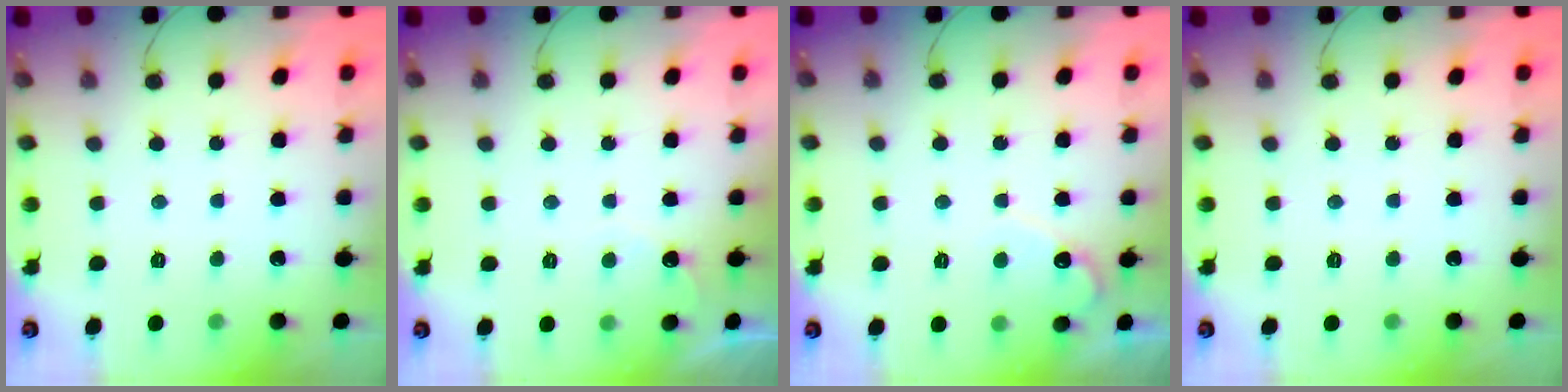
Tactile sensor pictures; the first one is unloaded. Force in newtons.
{"total": 2.3, "press": 2.3, "slide": 0.1}
{"total": 3.8, "press": 3.8, "slide": 0.2}
{"total": 0.0}